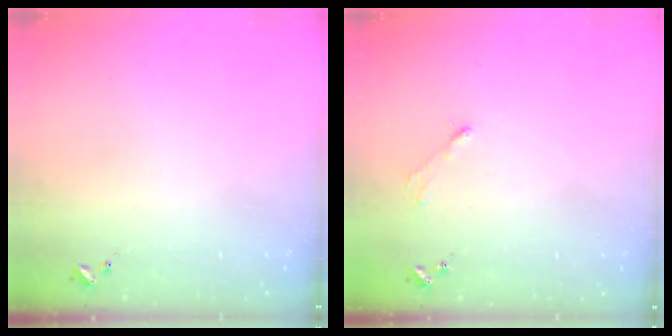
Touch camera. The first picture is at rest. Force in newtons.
{"total": 2.9, "press": 2.9, "slide": 0.4}